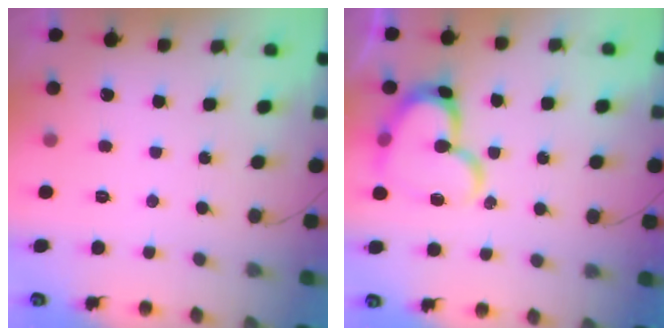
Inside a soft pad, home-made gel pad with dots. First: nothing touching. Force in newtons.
{"total": 17.4, "press": 17.4, "slide": 1.4}